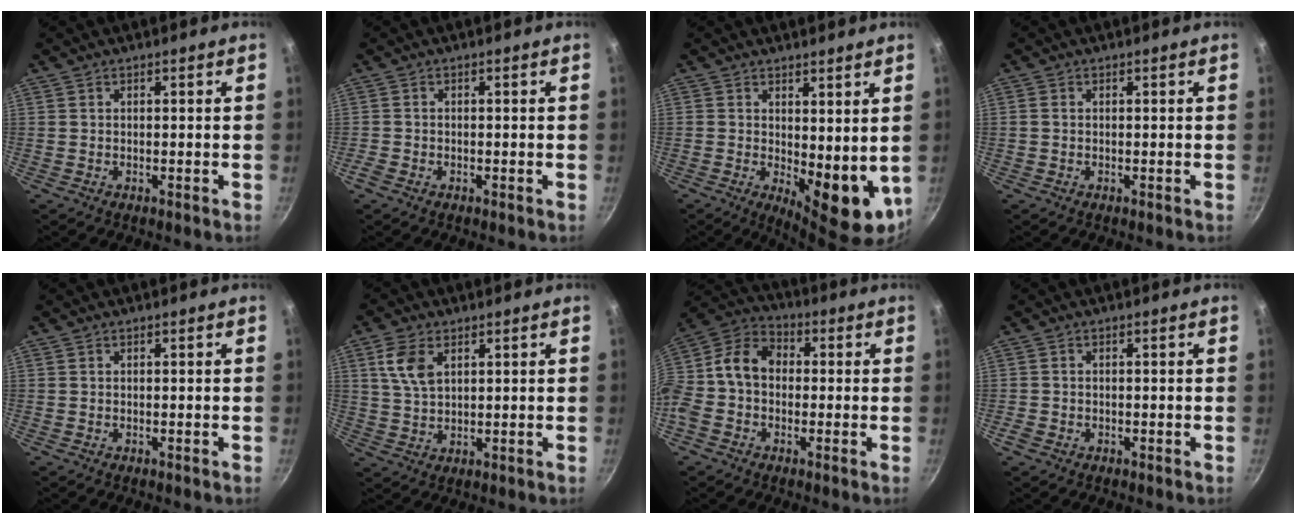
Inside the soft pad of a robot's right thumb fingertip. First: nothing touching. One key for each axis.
{"total": 1.5, "fx": -0.9, "fy": 0.9, "fz": 0.7, "tx": -0.020, "ty": 0.001, "tz": -0.023}
{"total": 10.1, "fx": 0.9, "fy": 4.8, "fz": 8.8, "tx": -0.096, "ty": -0.021, "tz": 0.025}
{"total": 0.7, "fx": -0.1, "fy": 0.6, "fz": 0.4, "tx": -0.006, "ty": 0.003, "tz": -0.003}
{"total": 0.0}
{"total": 6.9, "fx": 2.7, "fy": 4.1, "fz": 4.8, "tx": -0.090, "ty": -0.007, "tz": 0.053}
{"total": 12.2, "fx": -0.8, "fy": 9.3, "fz": 7.8, "tx": -0.126, "ty": 0.044, "tz": -0.041}
{"total": 1.5, "fx": -0.7, "fy": 1.2, "fz": 0.7, "tx": -0.015, "ty": 0.001, "tz": -0.014}